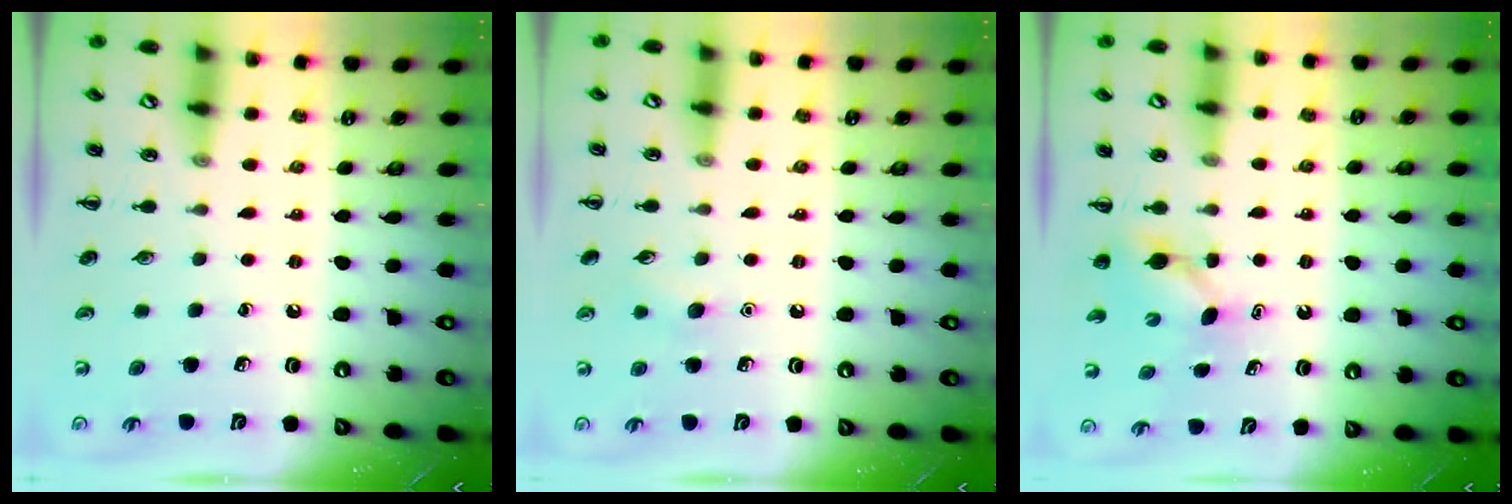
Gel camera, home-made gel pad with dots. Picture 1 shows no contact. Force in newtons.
{"total": 4.9, "press": 4.8, "slide": 1.3}
{"total": 4.0, "press": 3.9, "slide": 1.1}